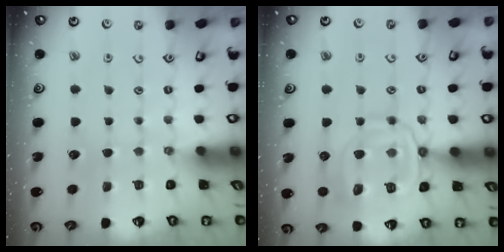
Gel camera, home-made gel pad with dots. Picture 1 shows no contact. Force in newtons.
{"total": 13.7, "press": 13.7, "slide": 1.1}